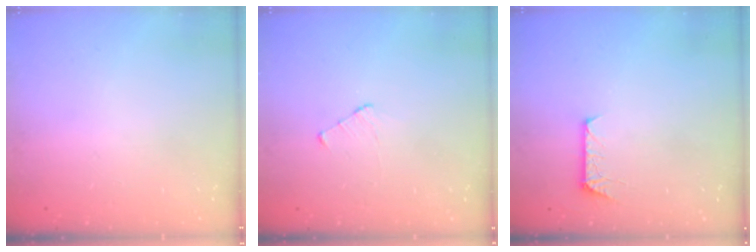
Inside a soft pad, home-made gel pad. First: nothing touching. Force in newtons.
{"total": 3.9, "press": 3.8, "slide": 0.4}
{"total": 7.6, "press": 7.6, "slide": 0.7}